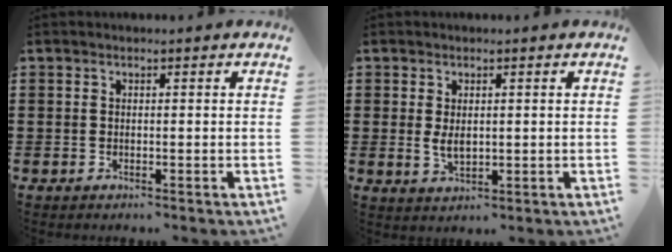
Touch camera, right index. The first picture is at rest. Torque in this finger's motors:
{"motor_torque": [1.12, 1.02, 0.10, 0.07]}